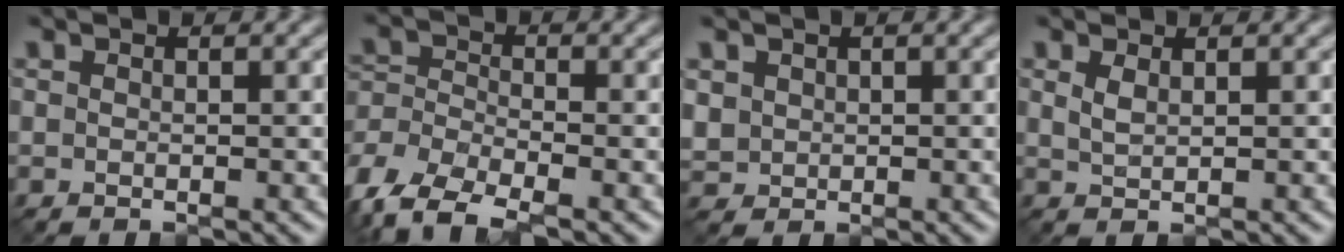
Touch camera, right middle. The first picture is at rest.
{"total": 7.2, "force": [-4.9, 3.0, 4.3], "torque": [-0.090, -0.008, -0.107]}
{"total": 1.8, "force": [0.5, 1.7, 0.4], "torque": [-0.015, -0.004, 0.015]}
{"total": 1.2, "force": [0.7, 0.4, 0.9], "torque": [-0.022, 0.000, 0.015]}